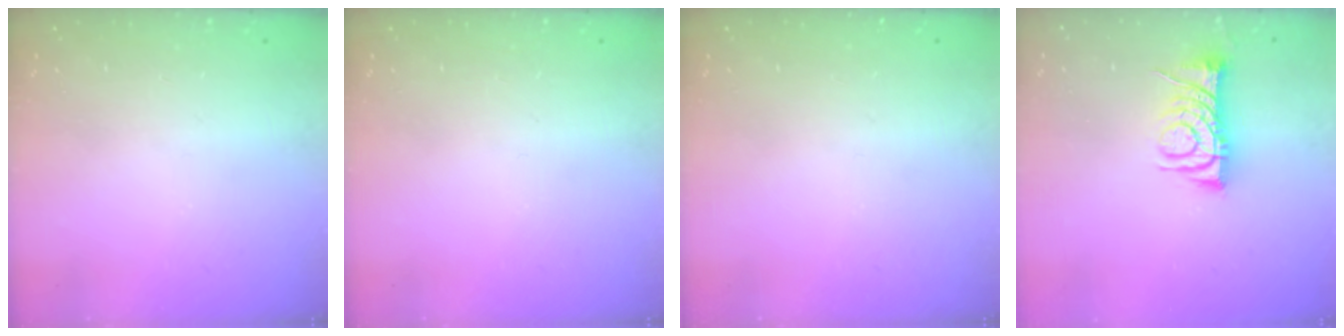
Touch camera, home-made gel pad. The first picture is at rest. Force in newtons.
{"total": 0.0}
{"total": 0.0}
{"total": 8.4, "press": 8.4, "slide": 0.2}